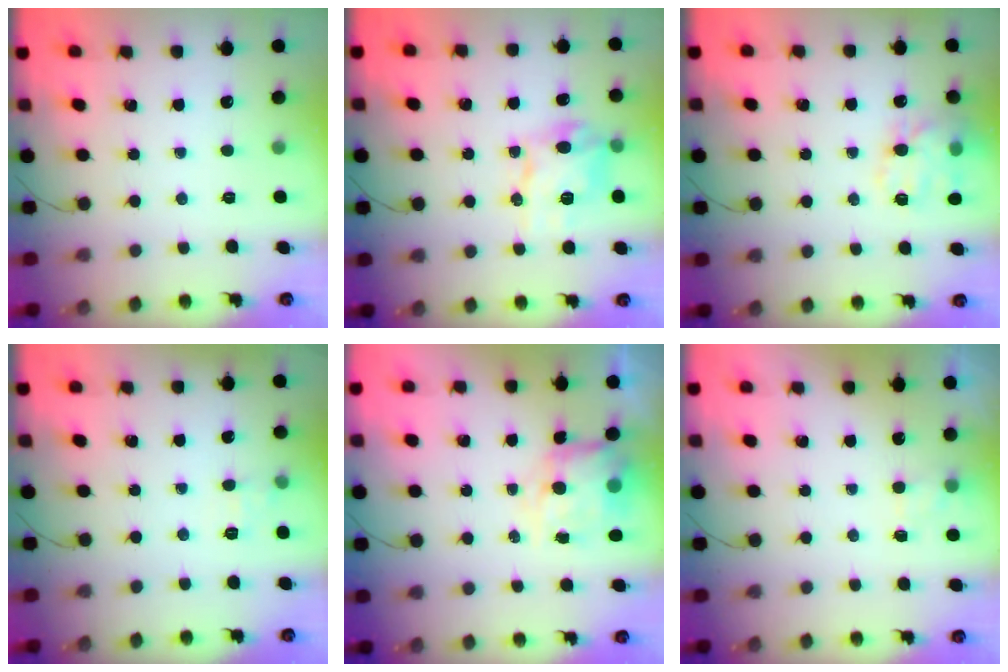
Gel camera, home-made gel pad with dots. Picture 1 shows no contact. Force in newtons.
{"total": 10.9, "press": 10.8, "slide": 1.3}
{"total": 15.0, "press": 14.9, "slide": 2.2}
{"total": 5.8, "press": 5.6, "slide": 1.8}
{"total": 9.4, "press": 9.1, "slide": 2.4}
{"total": 2.5, "press": 1.9, "slide": 1.6}